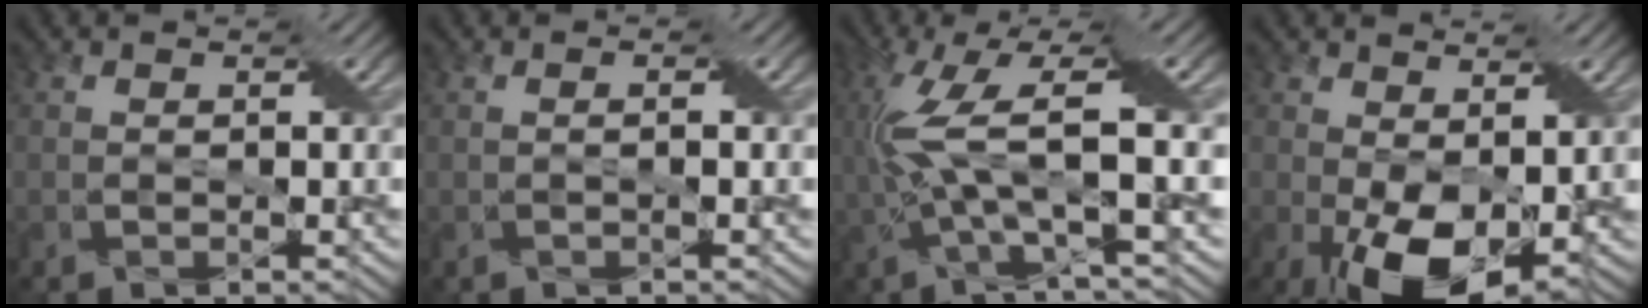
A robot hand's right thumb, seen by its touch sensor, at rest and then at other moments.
{"total": 0.9, "force": [-0.1, 0.0, 0.9], "torque": [-0.018, 0.005, -0.001]}
{"total": 10.7, "force": [-0.4, 2.7, 10.4], "torque": [-0.219, 0.013, -0.010]}
{"total": 10.3, "force": [-2.1, 5.2, 8.7], "torque": [-0.168, -0.013, -0.029]}